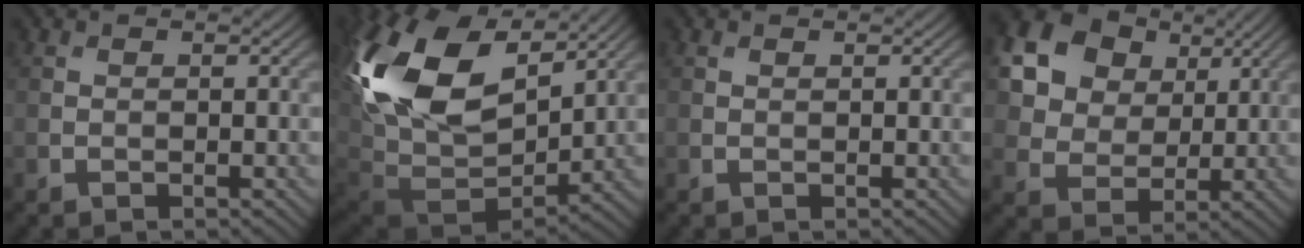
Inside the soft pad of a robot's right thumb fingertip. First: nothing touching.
{"total": 21.3, "force": [7.1, 13.4, 15.0], "torque": [-0.339, 0.033, 0.148]}
{"total": 0.0}
{"total": 22.1, "force": [10.9, 16.8, 9.4], "torque": [-0.275, 0.042, 0.213]}